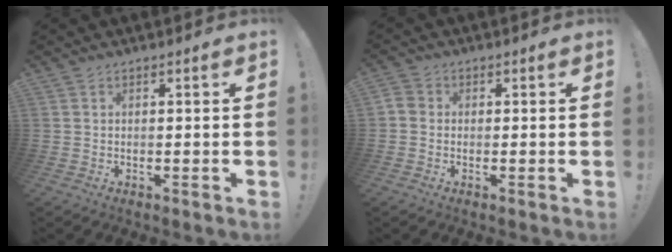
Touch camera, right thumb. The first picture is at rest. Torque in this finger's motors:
{"motor_torque": [0.20, -0.24, -0.02, -0.04, 0.00]}